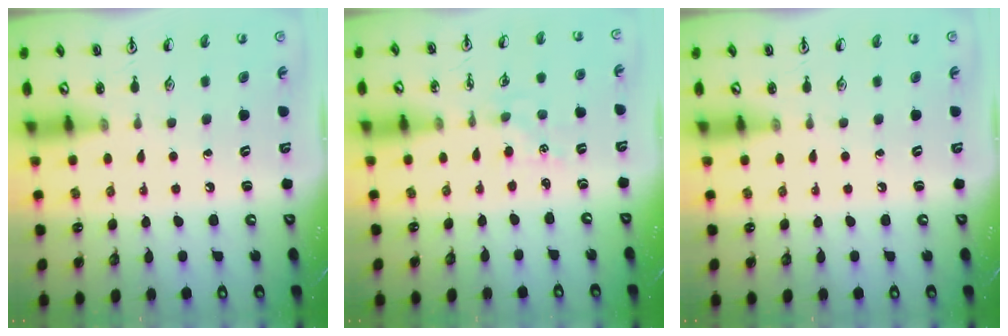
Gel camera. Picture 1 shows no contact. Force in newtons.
{"total": 1.0, "press": 0.9, "slide": 0.2}
{"total": 0.0}